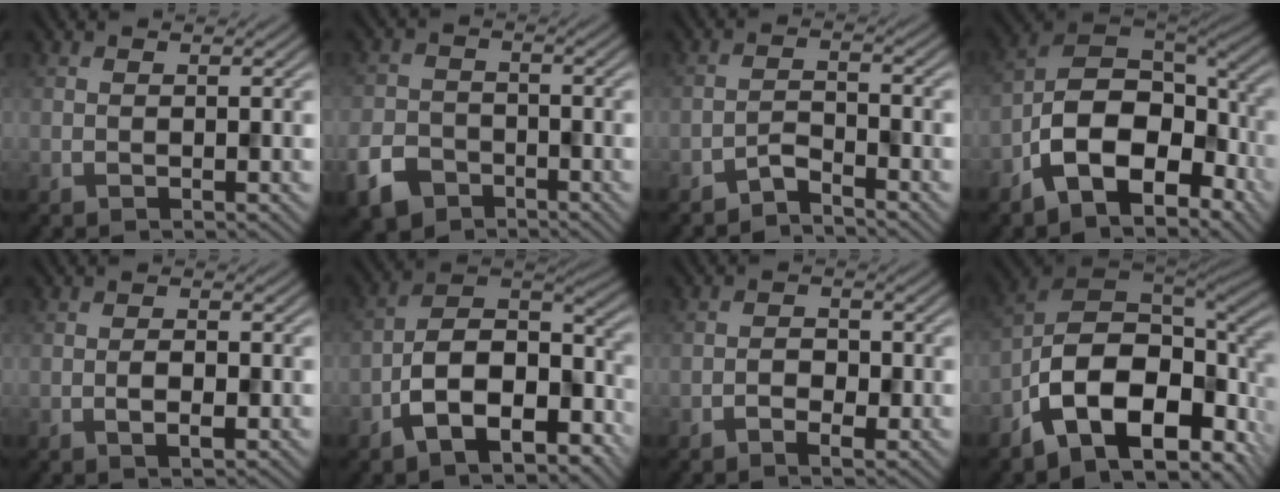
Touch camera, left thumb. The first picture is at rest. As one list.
[{"total": 5.5, "force": [-3.7, 3.5, 2.1], "torque": [-0.052, -0.005, -0.079]}, {"total": 2.6, "force": [-2.4, 0.3, 0.9], "torque": [-0.016, 0.007, -0.056]}, {"total": 12.2, "force": [-5.3, 6.9, 8.6], "torque": [-0.157, -0.014, -0.111]}, {"total": 2.3, "force": [-0.7, 1.1, 1.9], "torque": [-0.032, 0.002, -0.014]}, {"total": 11.4, "force": [-6.2, 5.8, 7.6], "torque": [-0.134, -0.009, -0.120]}, {"total": 2.4, "force": [-1.2, 1.4, 1.5], "torque": [-0.023, 0.004, -0.024]}, {"total": 16.4, "force": [-7.2, 8.6, 12.0], "torque": [-0.236, -0.023, -0.120]}]